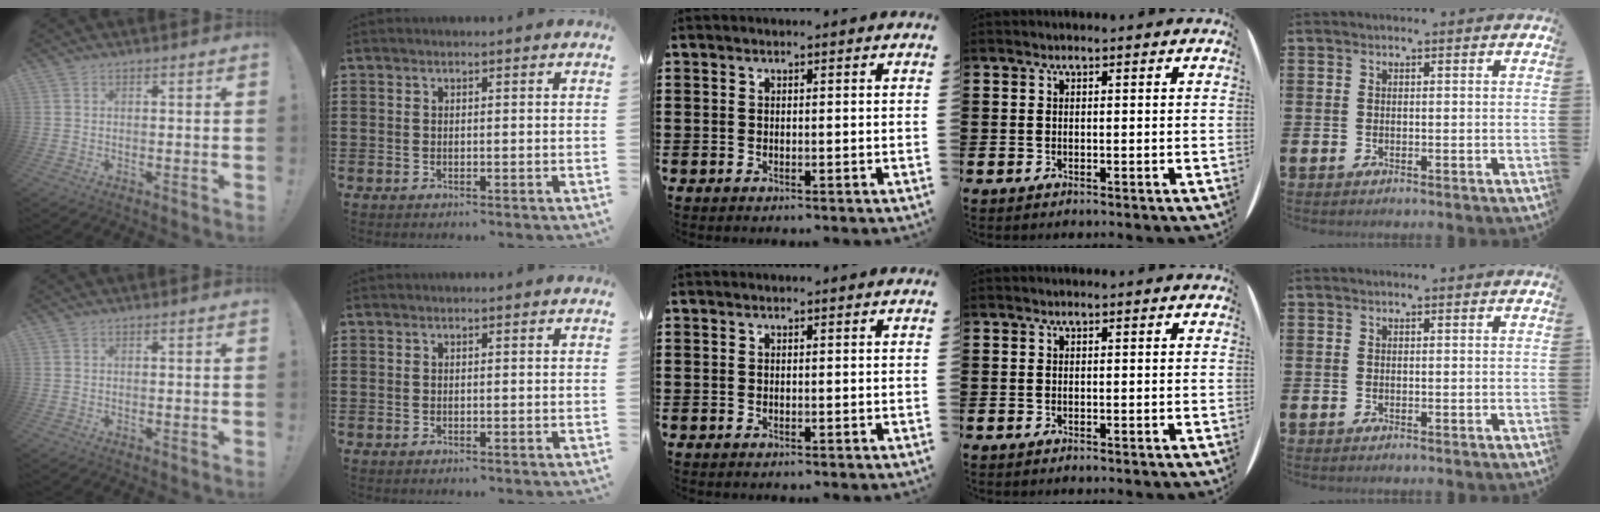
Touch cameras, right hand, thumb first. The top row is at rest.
{}